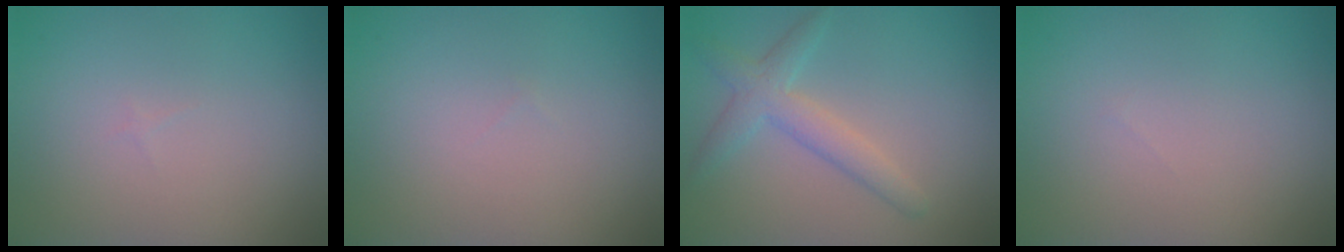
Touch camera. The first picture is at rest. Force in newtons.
{"total": 0.0}
{"total": 3.0, "press": 3.0, "slide": 0.1}
{"total": 0.0}